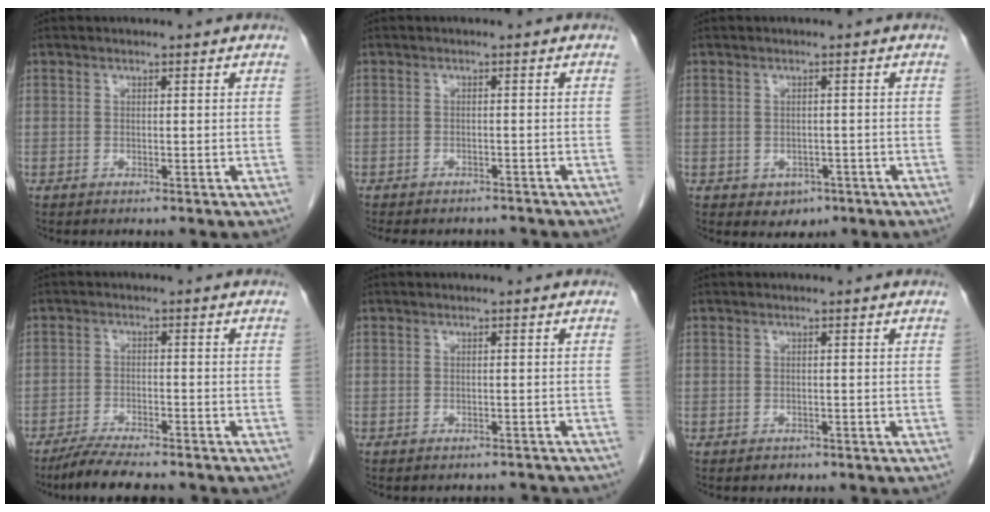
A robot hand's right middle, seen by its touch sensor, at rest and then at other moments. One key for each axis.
{"total": 8.6, "fx": -7.6, "fy": 3.2, "fz": 2.5, "tx": -0.042, "ty": 0.000, "tz": -0.091}
{"total": 2.8, "fx": -1.3, "fy": 2.2, "fz": 1.2, "tx": -0.012, "ty": 0.004, "tz": -0.006}
{"total": 7.8, "fx": -6.7, "fy": 1.2, "fz": 3.7, "tx": -0.061, "ty": -0.017, "tz": -0.111}
{"total": 2.4, "fx": -2.3, "fy": 0.8, "fz": -0.2, "tx": 0.007, "ty": -0.001, "tz": -0.030}
{"total": 1.1, "fx": -0.7, "fy": 0.8, "fz": 0.2, "tx": -0.004, "ty": 0.001, "tz": -0.007}